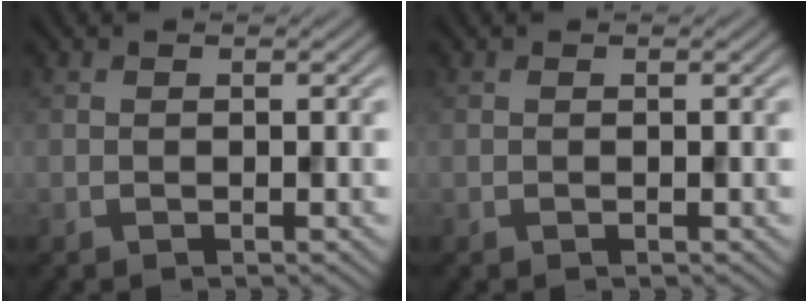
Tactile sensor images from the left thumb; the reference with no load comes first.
{"total": 0.0}